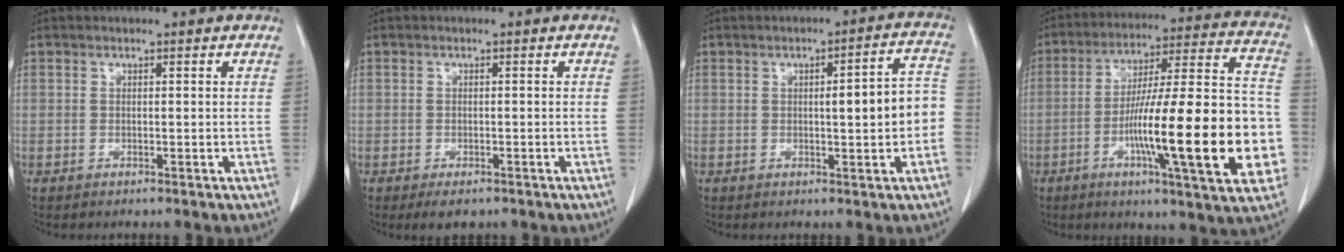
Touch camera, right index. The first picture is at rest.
{"total": 2.5, "force": [-1.6, 1.4, 1.3], "torque": [-0.017, -0.002, -0.017]}
{"total": 7.5, "force": [-0.6, 1.2, 7.3], "torque": [-0.094, 0.023, -0.008]}
{"total": 24.9, "force": [-6.2, 2.8, 24.0], "torque": [-0.310, 0.009, -0.090]}